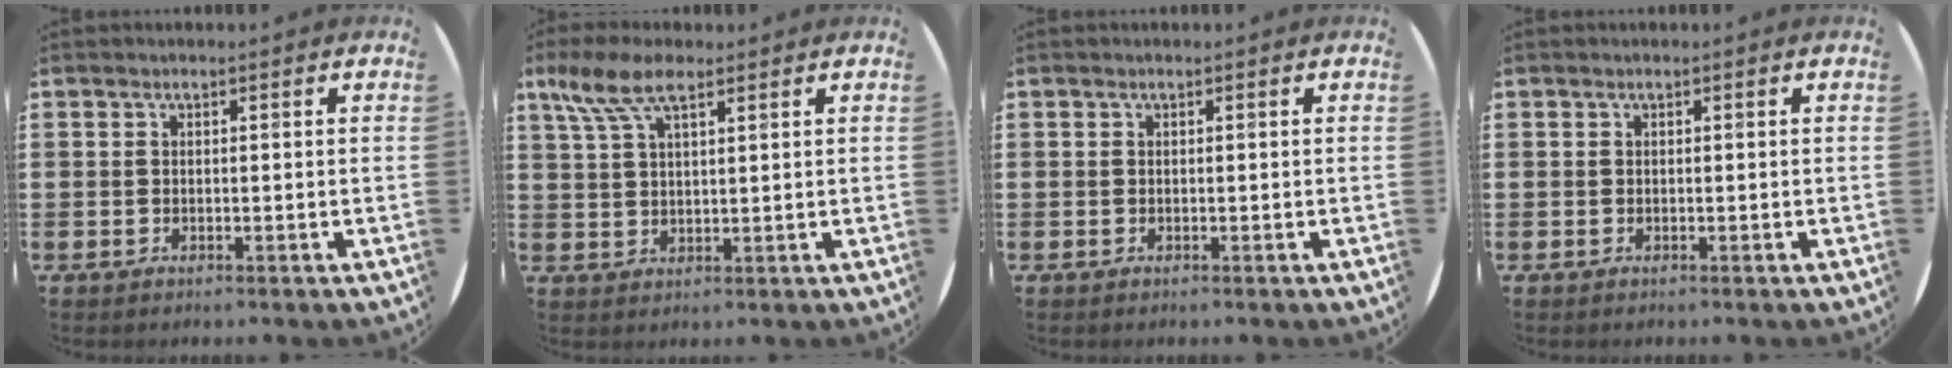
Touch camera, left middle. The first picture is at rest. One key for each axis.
{"total": 6.6, "fx": 4.1, "fy": 2.5, "fz": 4.5, "tx": -0.097, "ty": 0.003, "tz": 0.074}
{"total": 0.0}
{"total": 0.0}